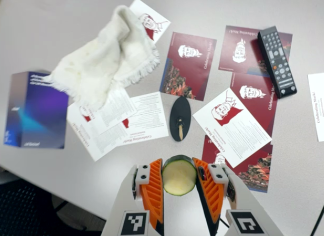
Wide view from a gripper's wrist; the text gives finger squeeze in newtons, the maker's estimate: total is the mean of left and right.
{"total": 12.4, "left": 12.5, "right": 12.2}